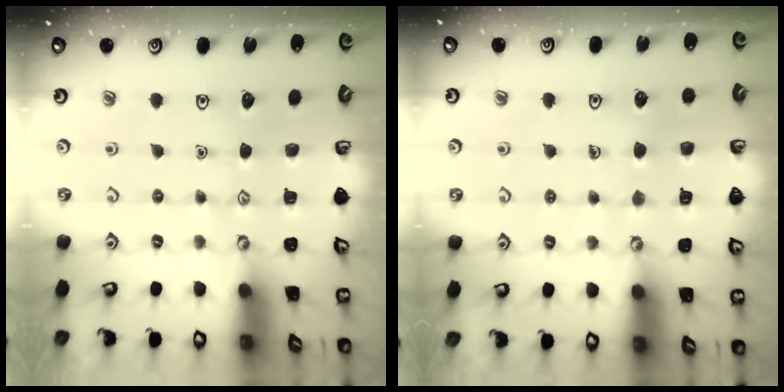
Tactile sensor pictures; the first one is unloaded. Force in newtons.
{"total": 4.0, "press": 4.0, "slide": 0.3}